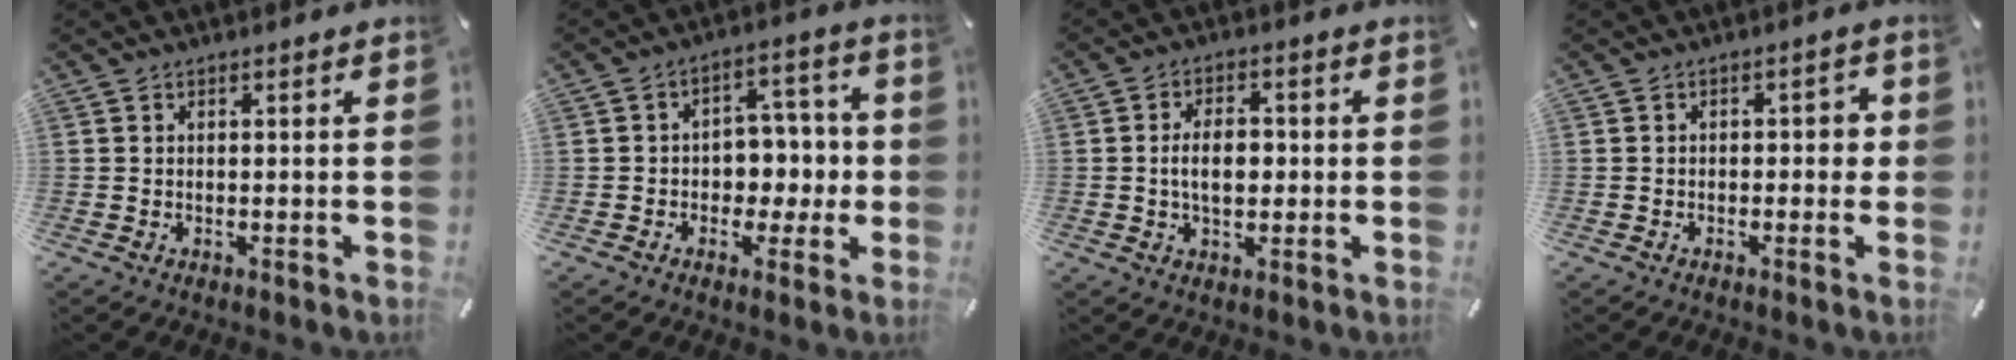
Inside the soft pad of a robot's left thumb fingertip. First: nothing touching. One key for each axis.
{"total": 7.4, "fx": -0.9, "fy": 6.4, "fz": 3.6, "tx": -0.043, "ty": 0.011, "tz": -0.017}
{"total": 6.7, "fx": -0.2, "fy": 4.3, "fz": 5.2, "tx": -0.089, "ty": 0.003, "tz": -0.010}
{"total": 2.4, "fx": -0.9, "fy": 1.4, "fz": 1.7, "tx": -0.023, "ty": 0.009, "tz": -0.022}